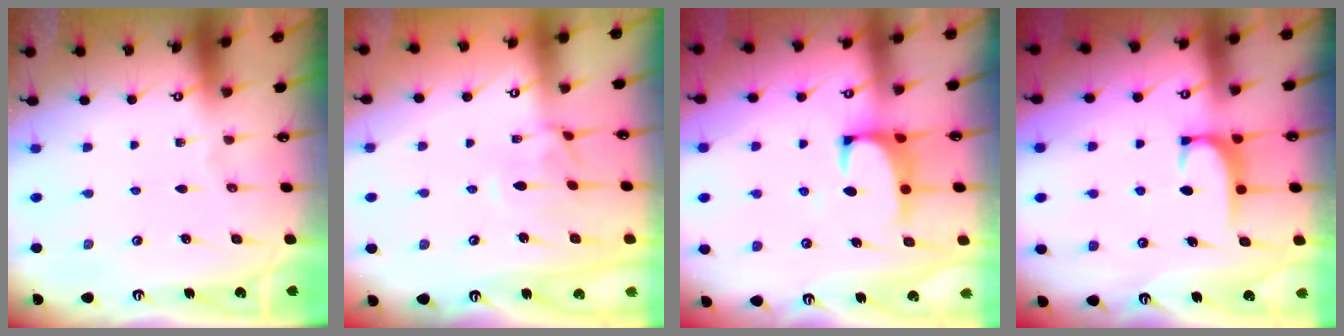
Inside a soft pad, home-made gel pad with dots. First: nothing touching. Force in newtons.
{"total": 1.4, "press": 1.3, "slide": 0.6}
{"total": 1.5, "press": 1.2, "slide": 0.8}
{"total": 1.6, "press": 1.5, "slide": 0.5}